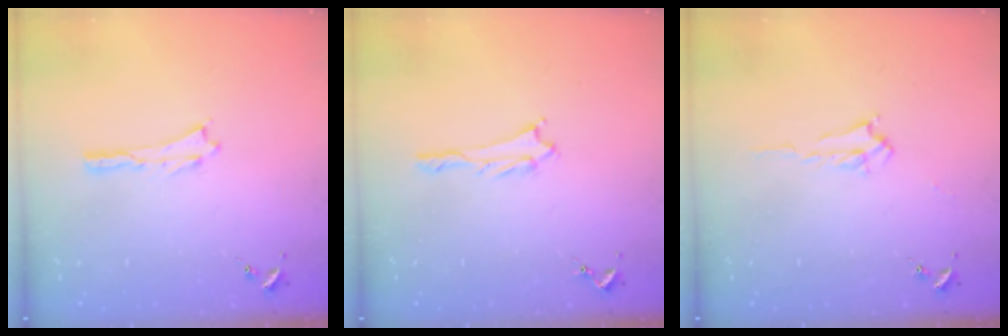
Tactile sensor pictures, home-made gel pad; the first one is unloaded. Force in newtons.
{"total": 1.2, "press": 1.2, "slide": 0.1}
{"total": 1.7, "press": 1.7, "slide": 0.3}